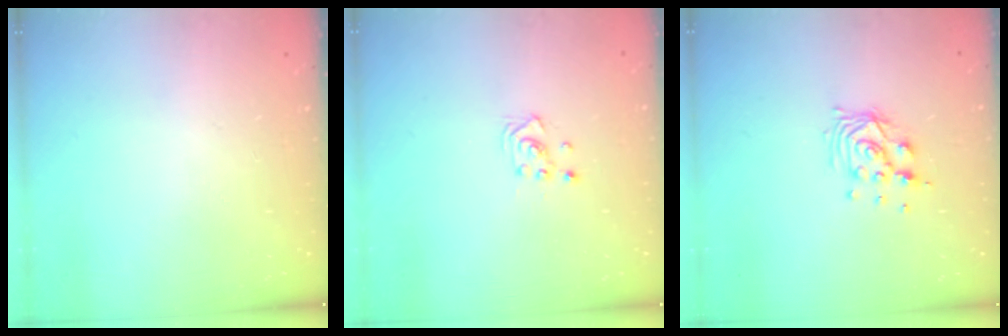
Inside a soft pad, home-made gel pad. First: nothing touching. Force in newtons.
{"total": 2.8, "press": 2.8, "slide": 0.3}
{"total": 8.9, "press": 8.9, "slide": 0.7}